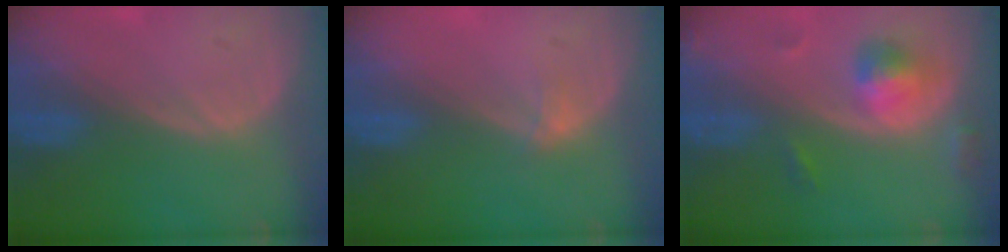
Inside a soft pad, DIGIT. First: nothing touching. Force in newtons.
{"total": 1.3, "press": 0.9, "slide": 0.9}
{"total": 5.3, "press": 5.1, "slide": 1.5}